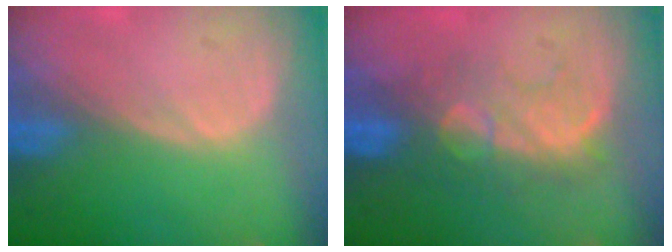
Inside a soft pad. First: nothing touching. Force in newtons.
{"total": 8.1, "press": 7.9, "slide": 1.7}